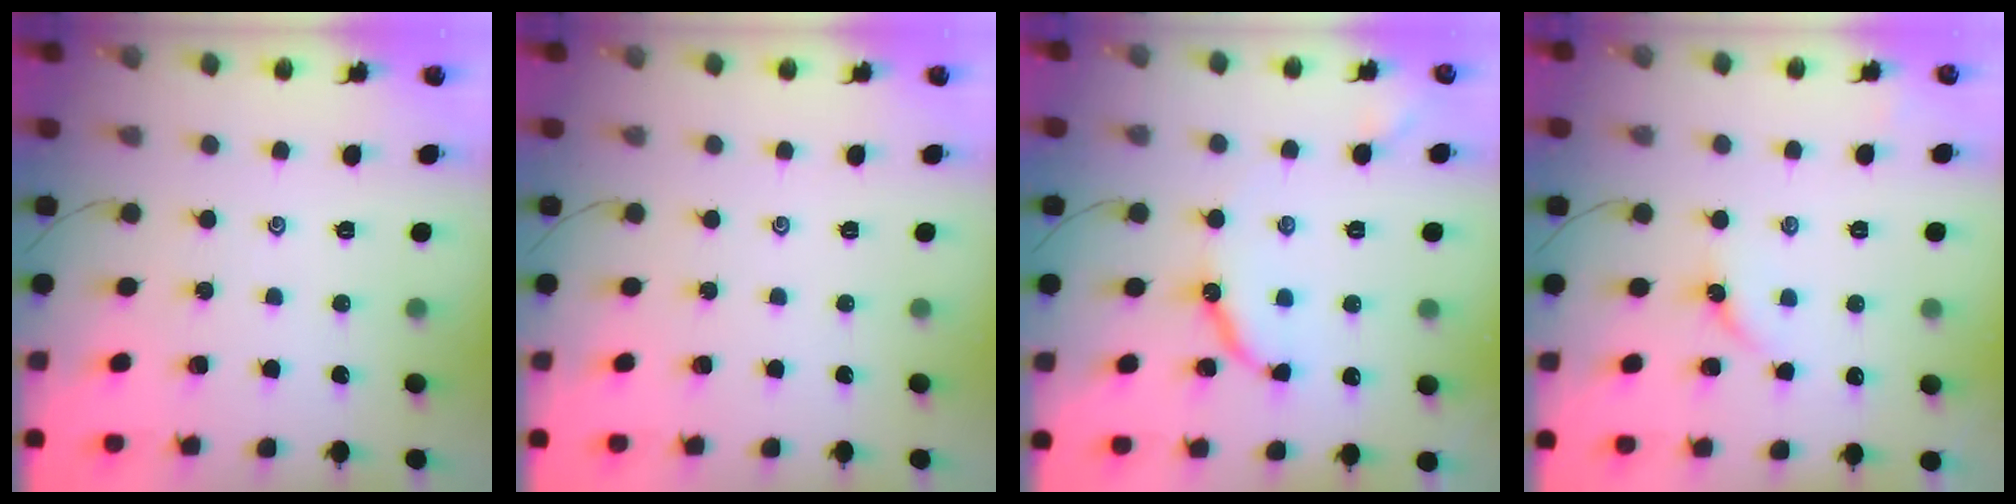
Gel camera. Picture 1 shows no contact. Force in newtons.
{"total": 0.0}
{"total": 8.7, "press": 8.6, "slide": 1.0}
{"total": 2.7, "press": 2.6, "slide": 0.6}